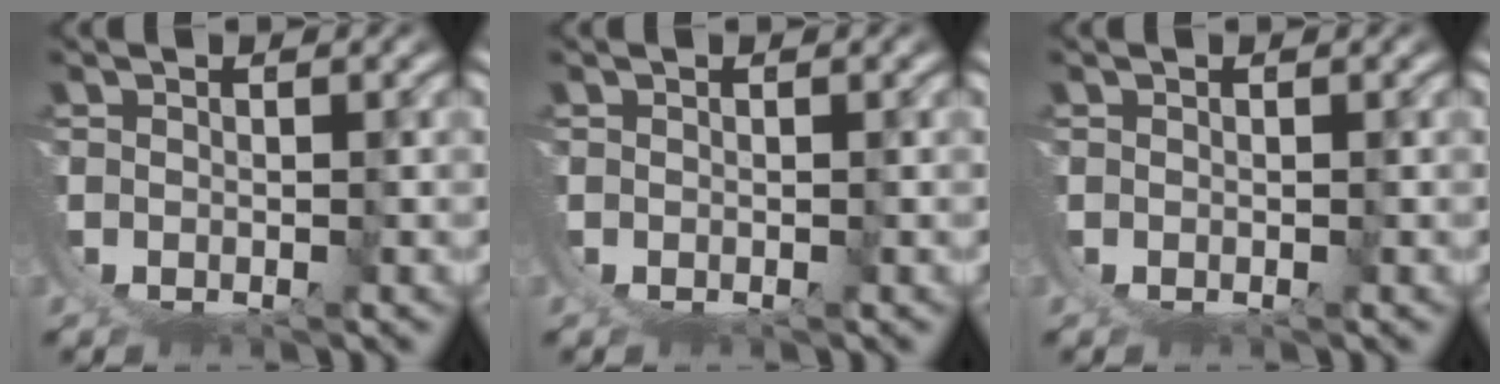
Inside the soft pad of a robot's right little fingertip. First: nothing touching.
{"total": 0.0}
{"total": 0.0}